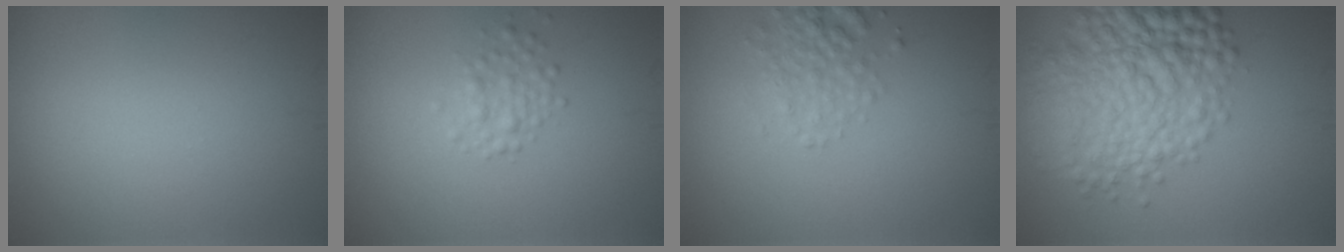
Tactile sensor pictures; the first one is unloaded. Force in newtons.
{"total": 1.8, "press": 1.8, "slide": 0.0}
{"total": 2.7, "press": 2.7, "slide": 0.1}
{"total": 8.5, "press": 8.5, "slide": 0.1}